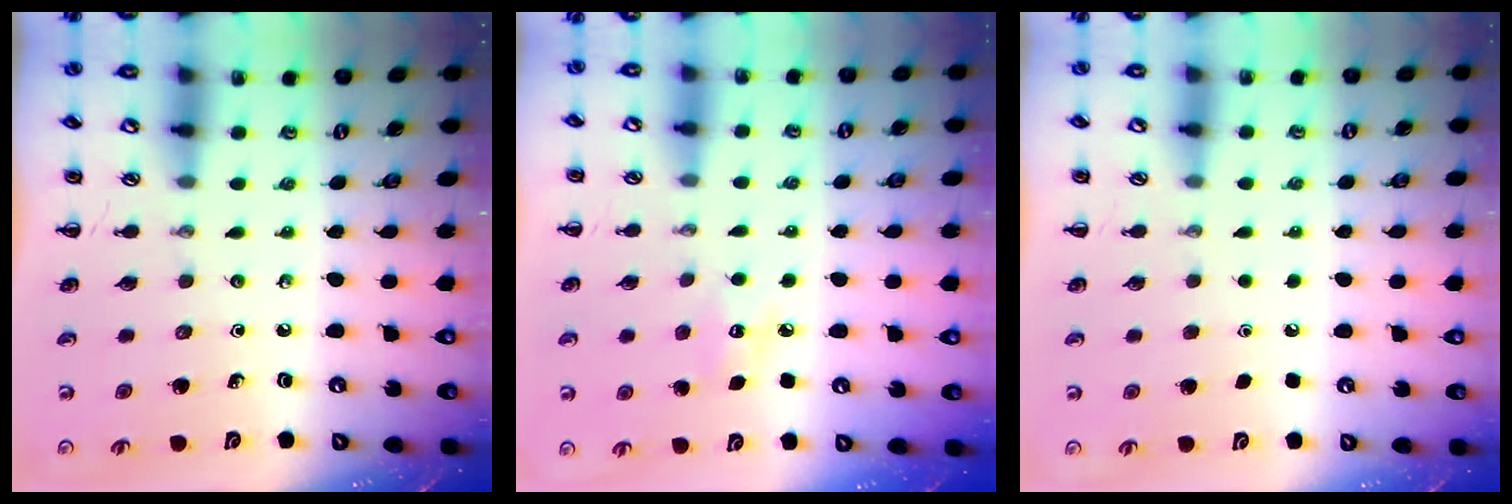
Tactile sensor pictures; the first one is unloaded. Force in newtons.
{"total": 6.8, "press": 6.6, "slide": 1.8}
{"total": 1.6, "press": 1.6, "slide": 0.1}